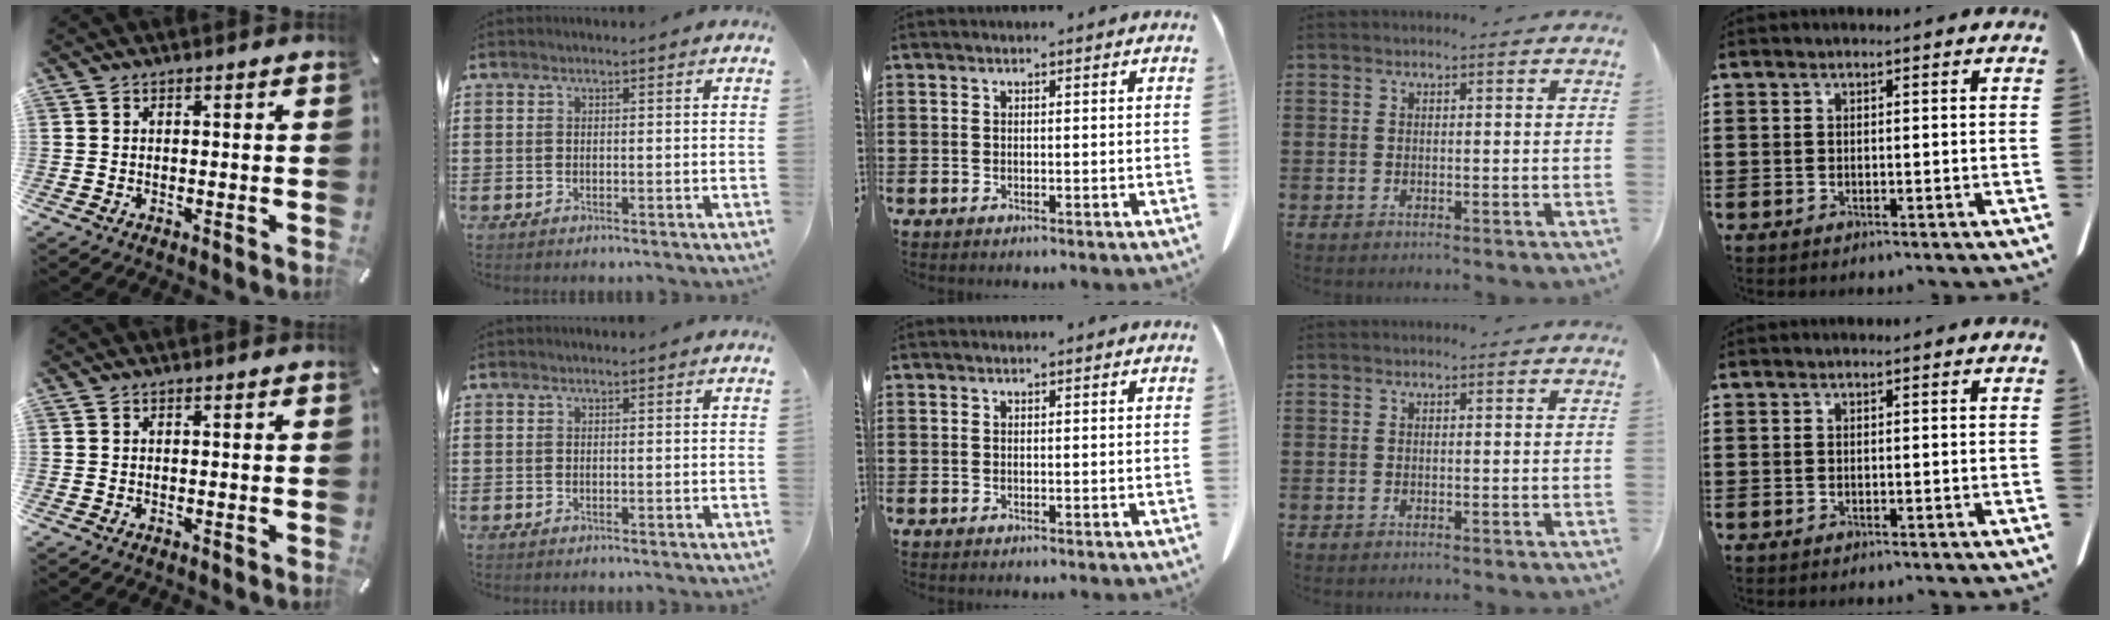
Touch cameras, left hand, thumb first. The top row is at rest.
{}